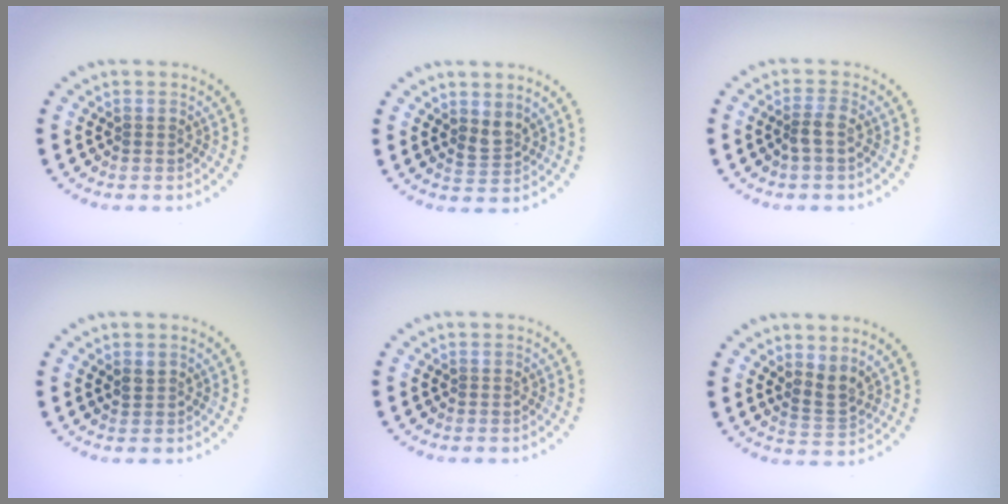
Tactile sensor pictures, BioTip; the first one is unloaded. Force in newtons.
{"total": 1.6, "press": 1.3, "slide": 1.0}
{"total": 1.4, "press": 1.1, "slide": 0.9}
{"total": 0.9, "press": 0.8, "slide": 0.5}
{"total": 0.0}
{"total": 2.3, "press": 1.5, "slide": 1.8}